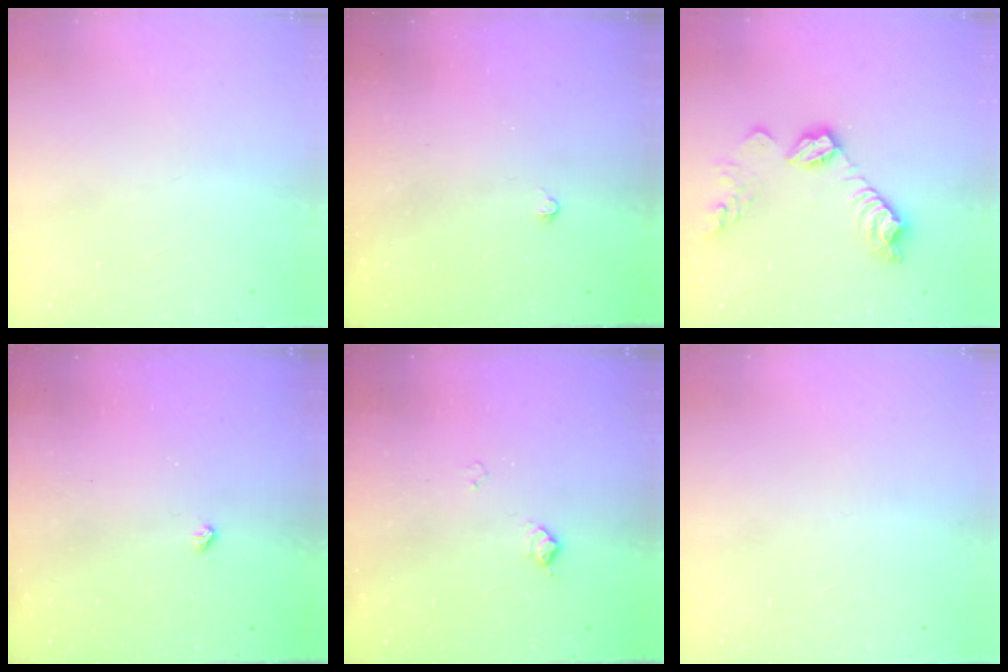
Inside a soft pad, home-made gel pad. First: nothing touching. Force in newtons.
{"total": 2.4, "press": 2.4, "slide": 0.5}
{"total": 12.4, "press": 12.4, "slide": 0.8}
{"total": 2.5, "press": 2.4, "slide": 0.5}
{"total": 6.2, "press": 6.1, "slide": 0.8}
{"total": 0.0}